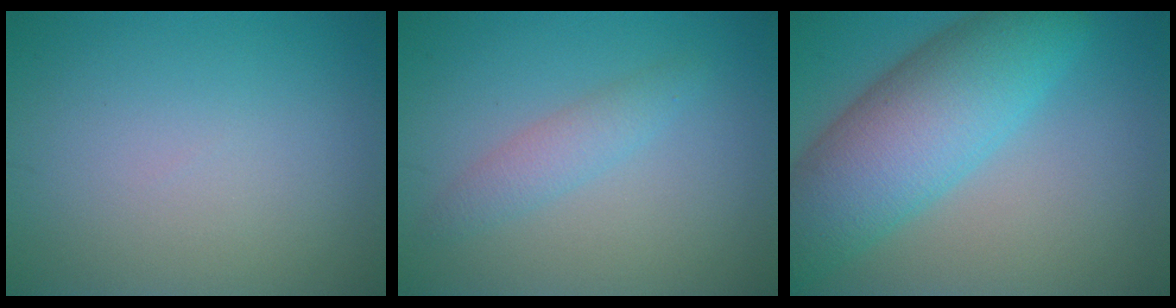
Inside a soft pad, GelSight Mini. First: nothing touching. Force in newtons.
{"total": 2.1, "press": 2.1, "slide": 0.2}
{"total": 10.0, "press": 10.0, "slide": 0.2}